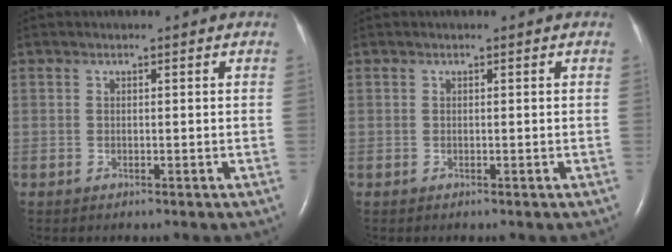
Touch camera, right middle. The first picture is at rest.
{"total": 0.0}